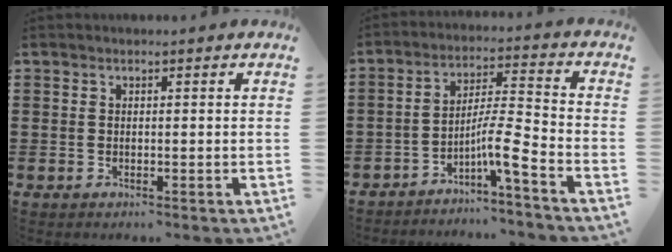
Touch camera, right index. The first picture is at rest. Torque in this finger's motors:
{"motor_torque": [0.05, 0.25, 0.33, 0.03]}